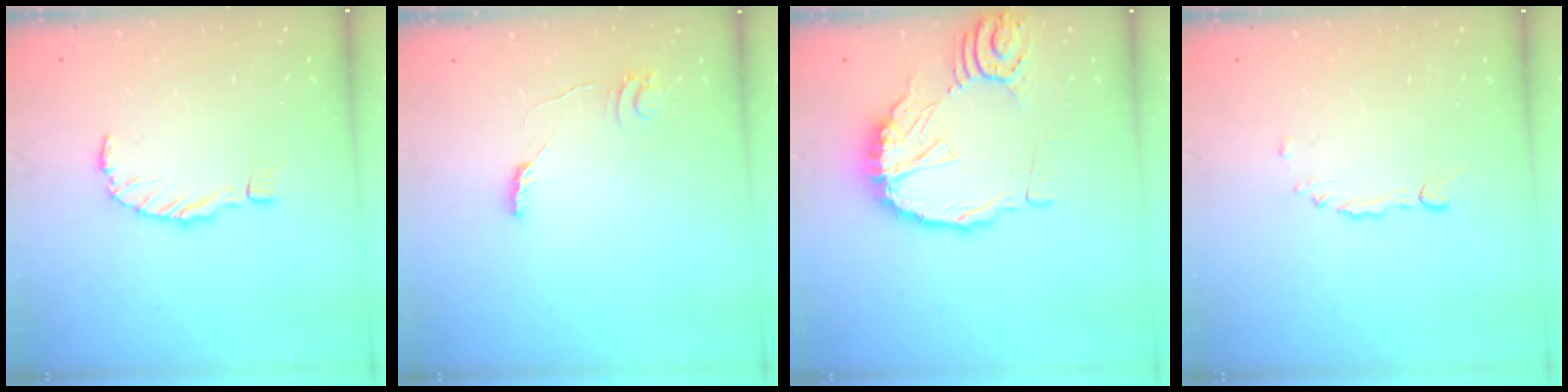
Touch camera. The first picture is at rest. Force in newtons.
{"total": 6.6, "press": 6.6, "slide": 0.5}
{"total": 14.7, "press": 14.6, "slide": 1.6}
{"total": 2.3, "press": 2.2, "slide": 0.7}